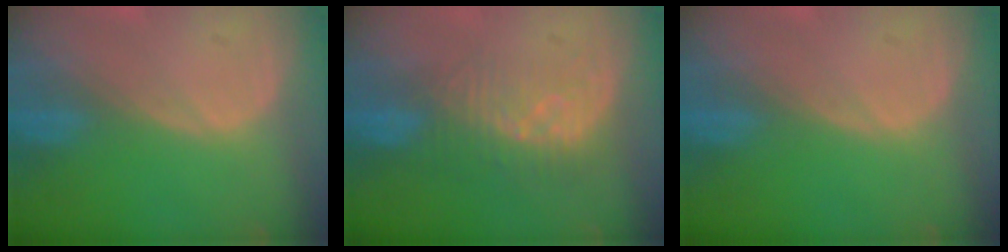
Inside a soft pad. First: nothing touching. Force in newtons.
{"total": 8.3, "press": 7.3, "slide": 4.0}
{"total": 0.0}